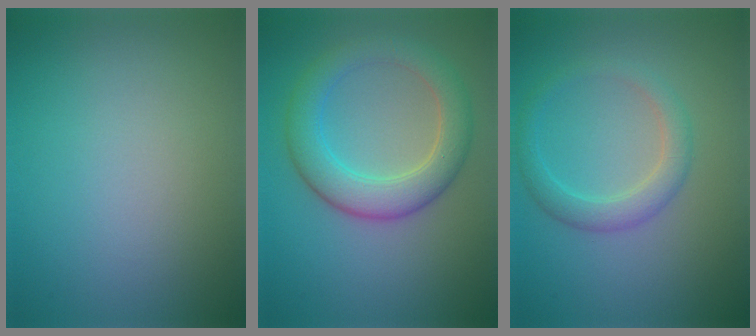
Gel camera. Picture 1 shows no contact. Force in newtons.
{"total": 5.4, "press": 5.4, "slide": 0.1}
{"total": 2.7, "press": 2.7, "slide": 0.1}